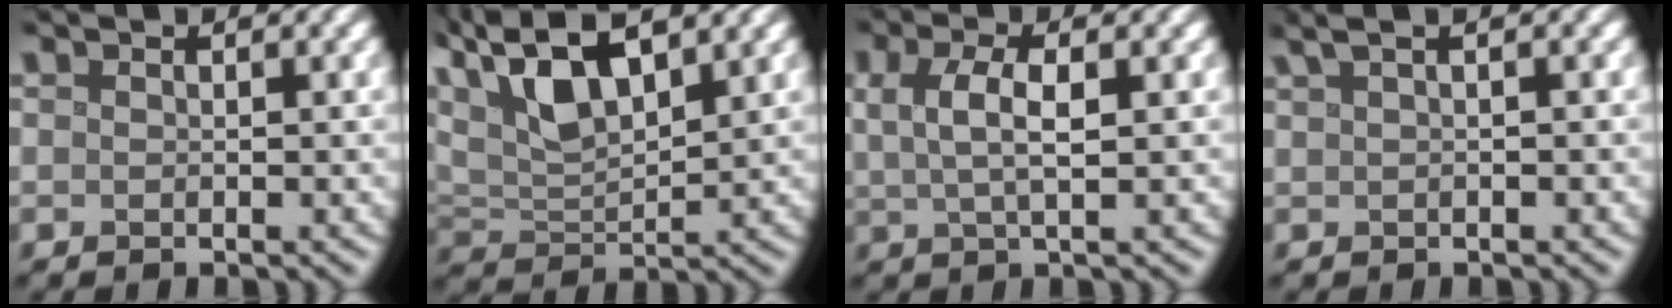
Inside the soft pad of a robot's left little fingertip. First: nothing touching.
{"total": 8.4, "force": [4.9, 3.3, 5.9], "torque": [-0.120, 0.020, 0.090]}
{"total": 3.3, "force": [0.8, 1.0, 3.1], "torque": [-0.060, 0.003, 0.015]}
{"total": 3.6, "force": [1.8, 1.4, 2.8], "torque": [-0.038, 0.017, 0.013]}